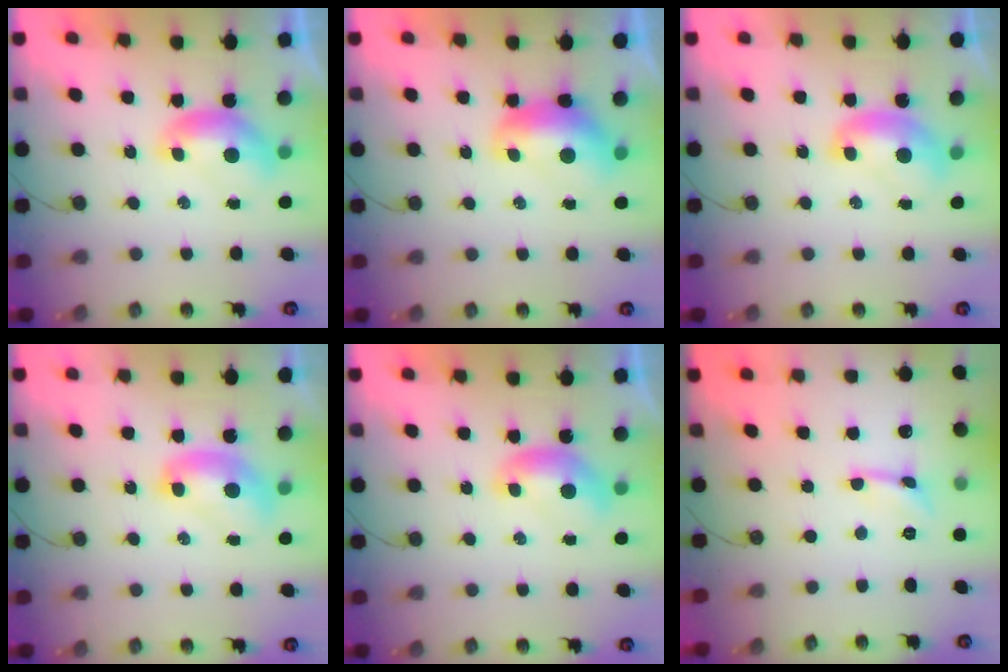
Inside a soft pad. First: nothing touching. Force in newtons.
{"total": 1.6, "press": 1.5, "slide": 0.6}
{"total": 1.5, "press": 1.5, "slide": 0.2}
{"total": 2.2, "press": 2.2, "slide": 0.2}
{"total": 0.0}
{"total": 2.0, "press": 1.9, "slide": 0.5}